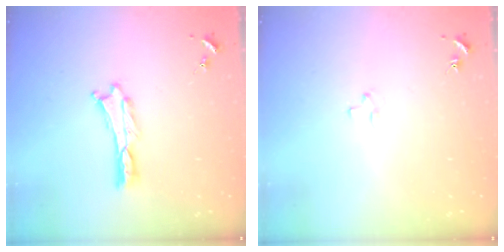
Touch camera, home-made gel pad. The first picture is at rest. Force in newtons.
{"total": 1.9, "press": 1.9, "slide": 0.2}